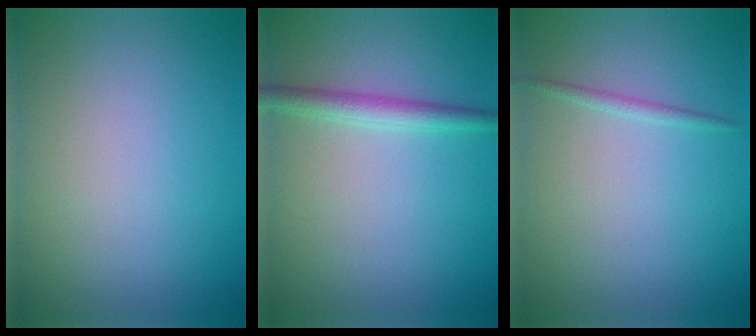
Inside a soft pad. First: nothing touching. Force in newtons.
{"total": 2.2, "press": 2.2, "slide": 0.1}
{"total": 0.8, "press": 0.8, "slide": 0.0}